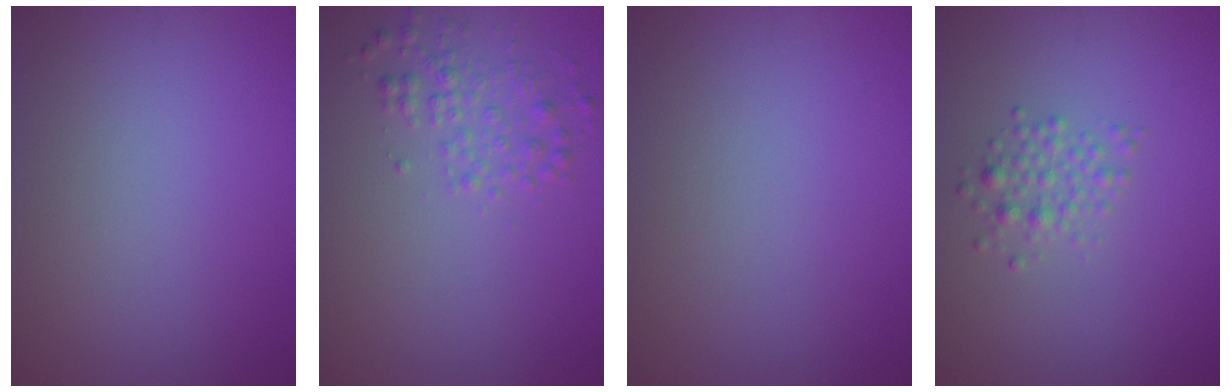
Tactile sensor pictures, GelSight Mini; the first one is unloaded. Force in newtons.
{"total": 2.2, "press": 2.2, "slide": 0.1}
{"total": 0.0}
{"total": 1.9, "press": 1.9, "slide": 0.1}